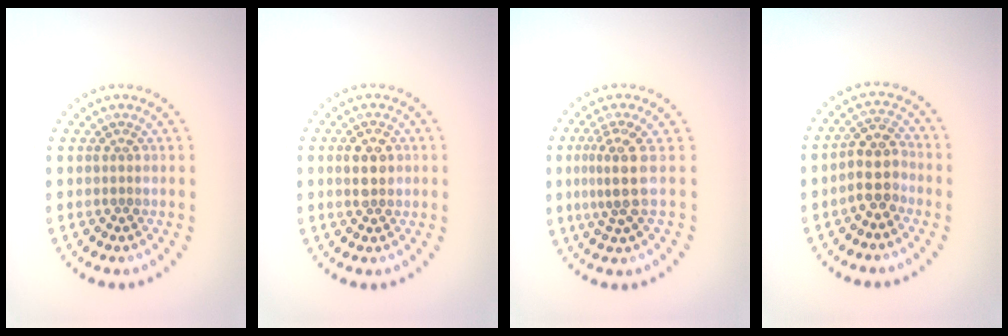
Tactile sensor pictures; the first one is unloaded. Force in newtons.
{"total": 2.8, "press": 2.8, "slide": 0.2}
{"total": 3.0, "press": 2.2, "slide": 2.0}
{"total": 3.2, "press": 2.9, "slide": 1.5}